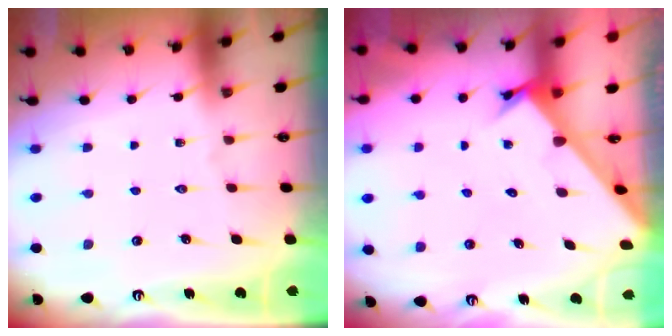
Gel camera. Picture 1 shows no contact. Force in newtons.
{"total": 2.2, "press": 2.2, "slide": 0.2}